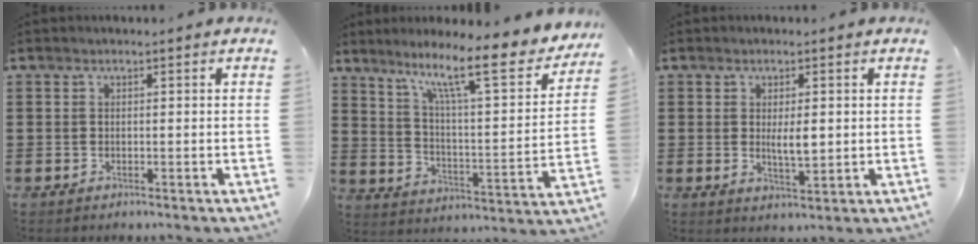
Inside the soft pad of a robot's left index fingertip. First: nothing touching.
{"total": 12.7, "force": [9.4, 1.4, 8.4], "torque": [-0.168, -0.049, 0.150]}
{"total": 4.0, "force": [0.6, 1.2, 3.7], "torque": [-0.064, -0.001, 0.007]}